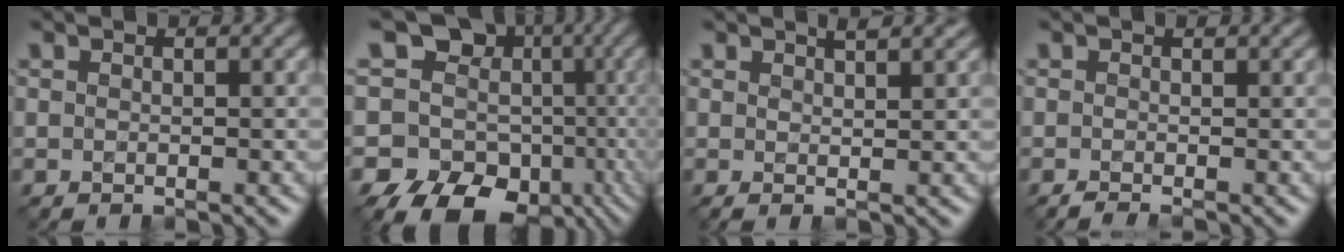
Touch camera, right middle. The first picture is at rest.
{"total": 13.6, "force": [-0.2, 12.1, 6.4], "torque": [-0.092, 0.002, 0.019]}
{"total": 2.0, "force": [1.5, 0.5, 1.3], "torque": [-0.007, 0.006, 0.017]}
{"total": 0.7, "force": [-0.4, 0.1, 0.5], "torque": [-0.010, 0.004, -0.013]}